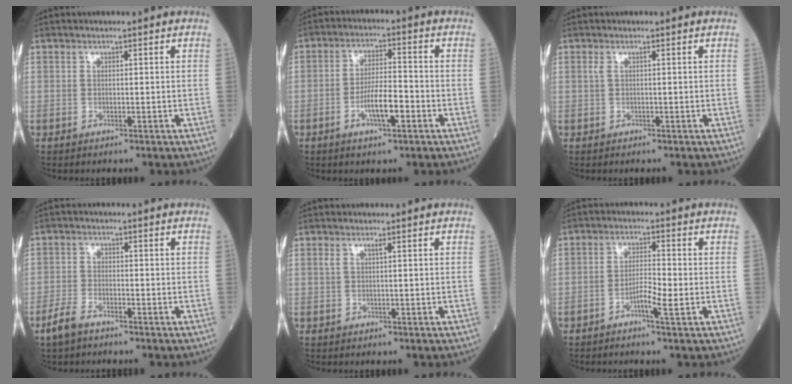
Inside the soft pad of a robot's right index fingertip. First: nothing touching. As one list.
[{"total": 6.4, "force": [-2.5, 1.4, 5.8], "torque": [-0.107, 0.005, -0.044]}, {"total": 0.8, "force": [0.3, 0.1, 0.8], "torque": [-0.025, 0.012, 0.006]}, {"total": 3.4, "force": [-2.8, 1.0, 1.7], "torque": [-0.043, -0.002, -0.054]}, {"total": 0.9, "force": [0.4, -0.1, 0.8], "torque": [-0.024, 0.009, 0.011]}, {"total": 3.4, "force": [-1.6, -0.1, 3.1], "torque": [-0.056, 0.000, -0.032]}]